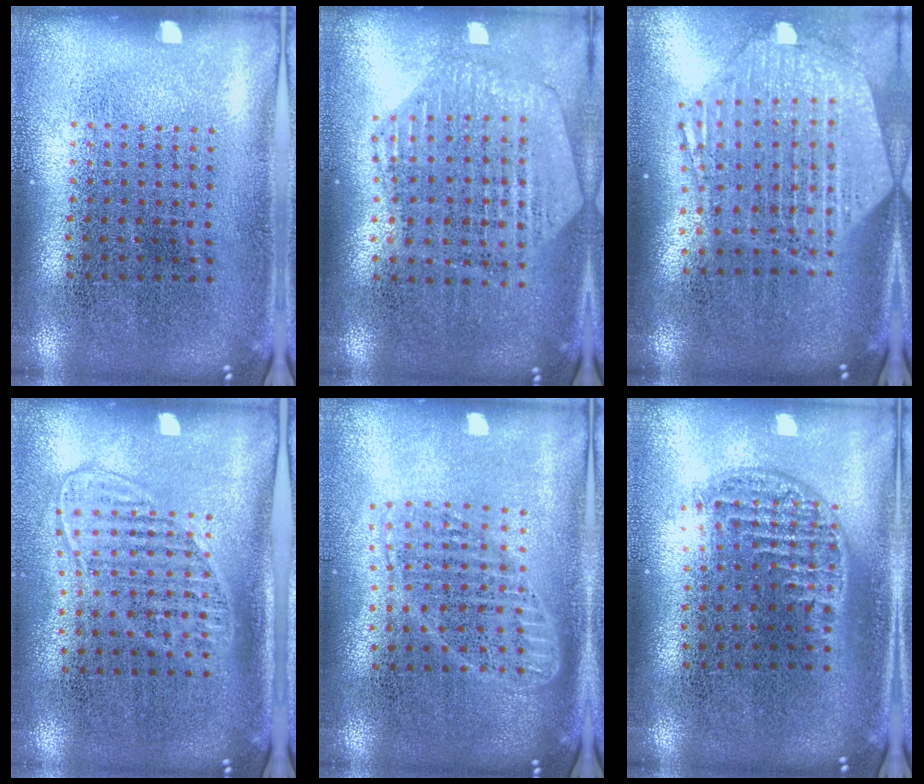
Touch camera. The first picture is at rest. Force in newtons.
{"total": 1.2, "press": 1.2, "slide": 0.1}
{"total": 2.7, "press": 2.2, "slide": 1.6}
{"total": 1.4, "press": 1.1, "slide": 0.7}
{"total": 1.8, "press": 1.6, "slide": 0.9}
{"total": 1.2, "press": 1.0, "slide": 0.6}